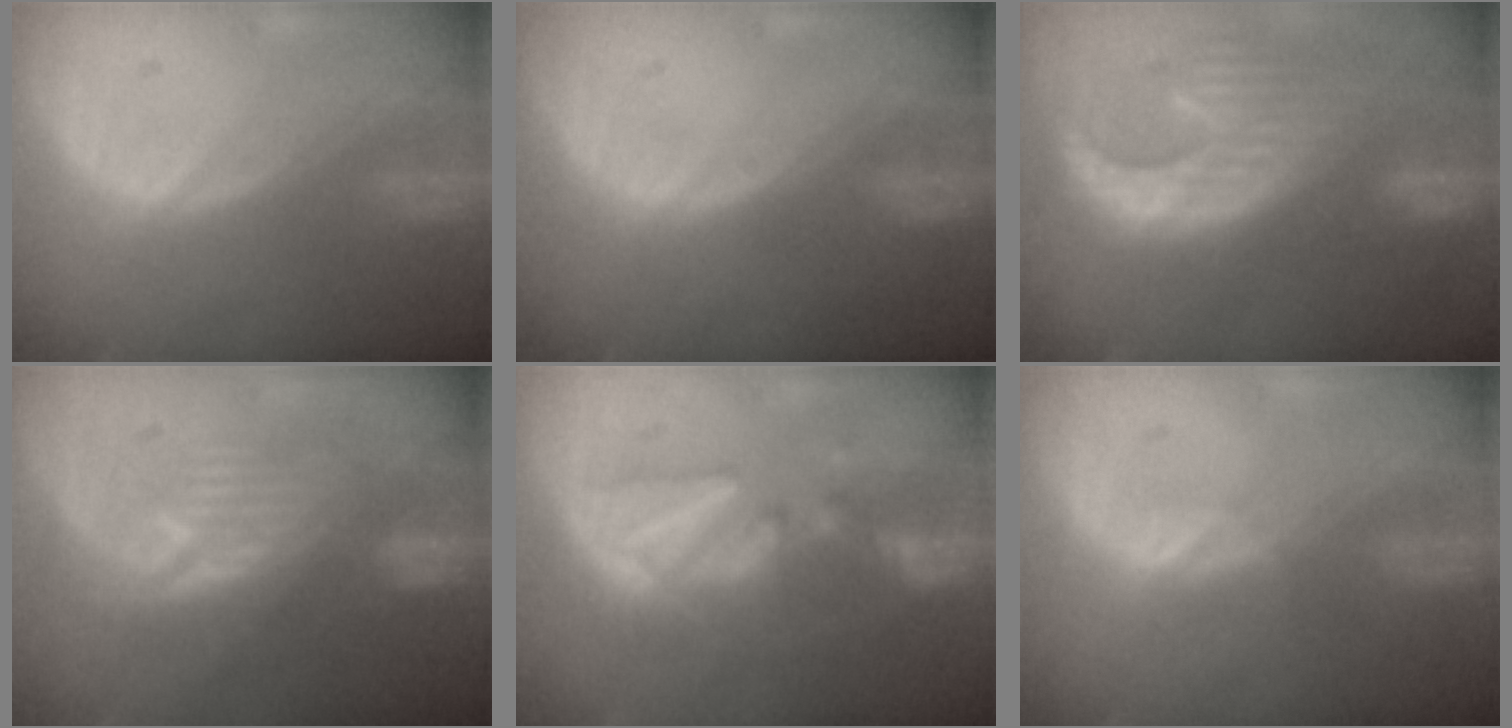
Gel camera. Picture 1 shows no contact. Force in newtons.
{"total": 0.0}
{"total": 13.2, "press": 11.3, "slide": 6.8}
{"total": 8.0, "press": 7.8, "slide": 1.9}
{"total": 8.3, "press": 7.9, "slide": 2.6}
{"total": 0.8, "press": 0.8, "slide": 0.3}